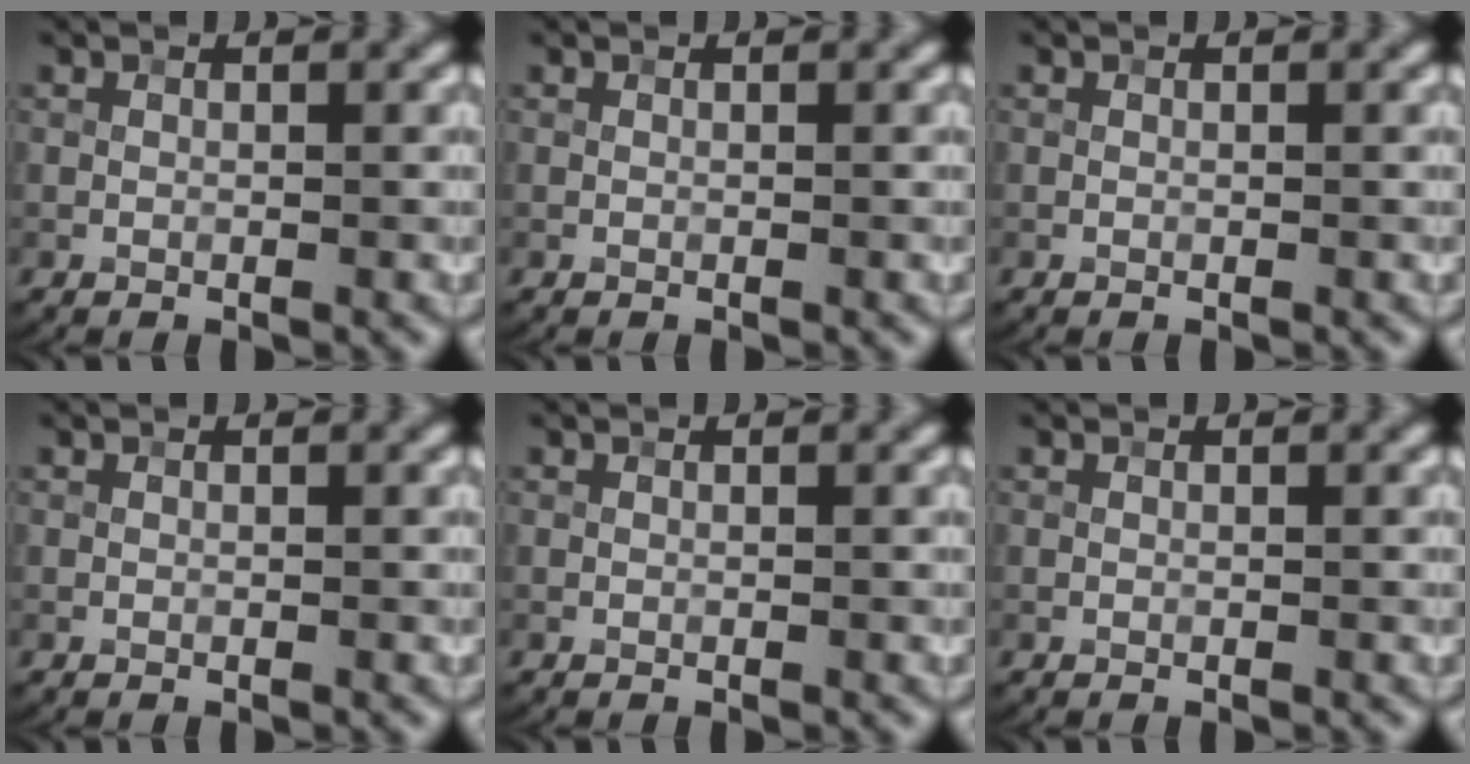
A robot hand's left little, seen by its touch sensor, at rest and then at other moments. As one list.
[{"total": 0.0}, {"total": 0.0}, {"total": 0.0}, {"total": 0.0}, {"total": 0.0}]